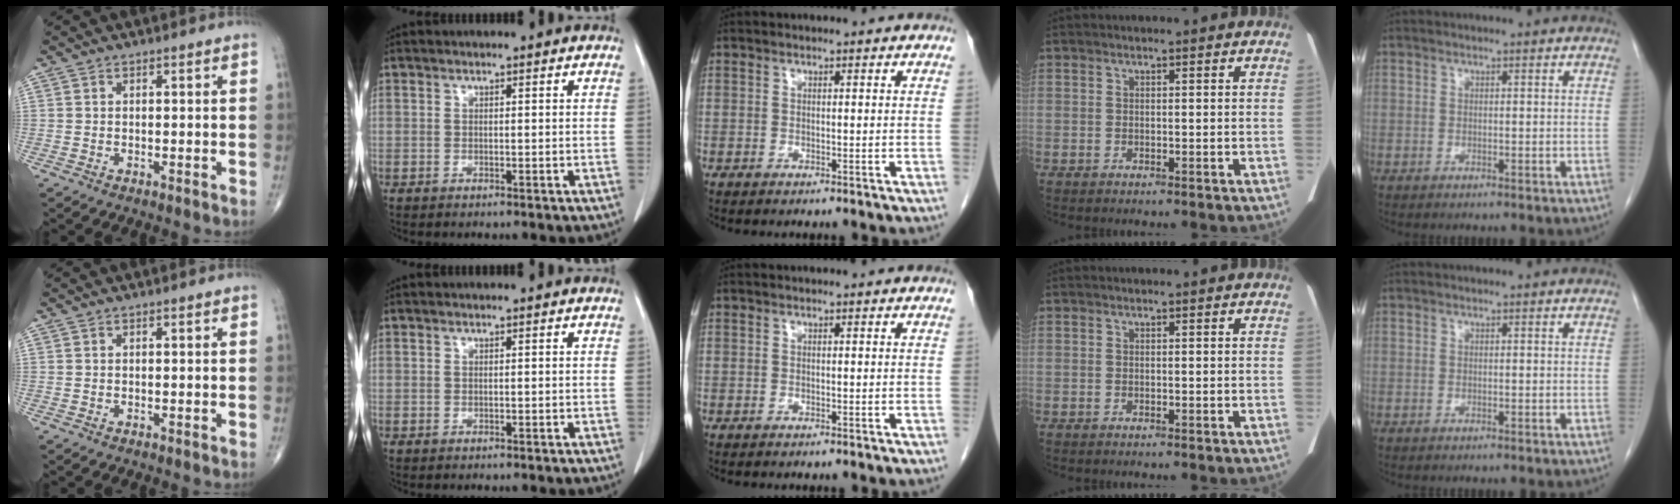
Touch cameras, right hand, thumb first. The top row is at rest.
{}